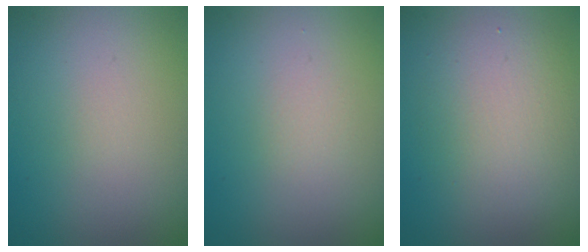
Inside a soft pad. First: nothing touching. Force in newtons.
{"total": 0.7, "press": 0.7, "slide": 0.1}
{"total": 4.1, "press": 4.1, "slide": 0.3}